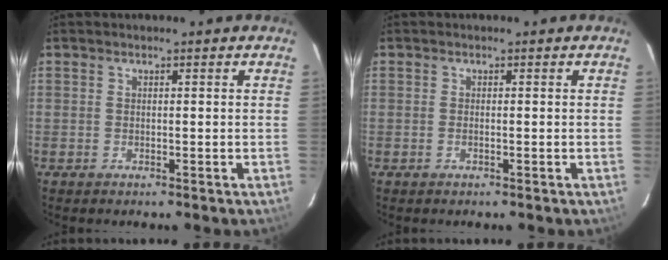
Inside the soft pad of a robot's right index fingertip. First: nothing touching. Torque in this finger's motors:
{"motor_torque": [-0.07, -0.02, -0.03, 0.00]}